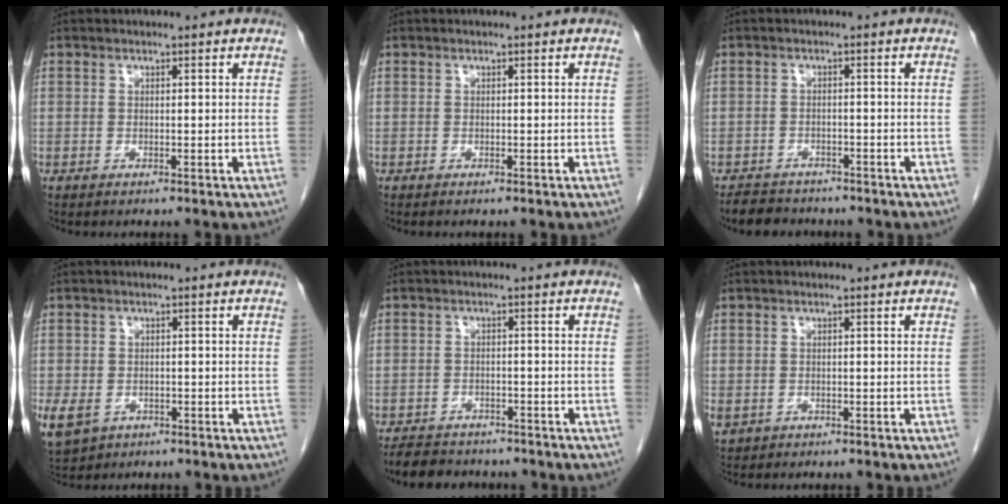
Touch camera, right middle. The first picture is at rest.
{"total": 0.0}
{"total": 5.0, "force": [-4.4, 2.1, 0.8], "torque": [-0.017, -0.005, -0.068]}
{"total": 10.0, "force": [-4.1, 8.0, 4.4], "torque": [-0.132, -0.005, -0.056]}
{"total": 6.4, "force": [-5.6, 2.6, 1.6], "torque": [-0.027, -0.007, -0.083]}
{"total": 1.7, "force": [-0.6, 1.5, 0.6], "torque": [-0.015, 0.001, -0.001]}